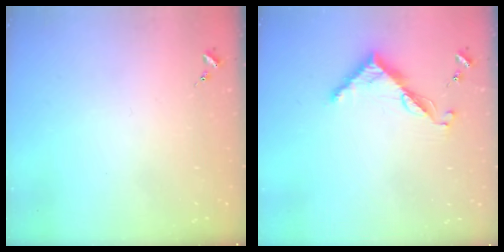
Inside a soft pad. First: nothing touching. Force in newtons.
{"total": 7.6, "press": 7.5, "slide": 0.6}